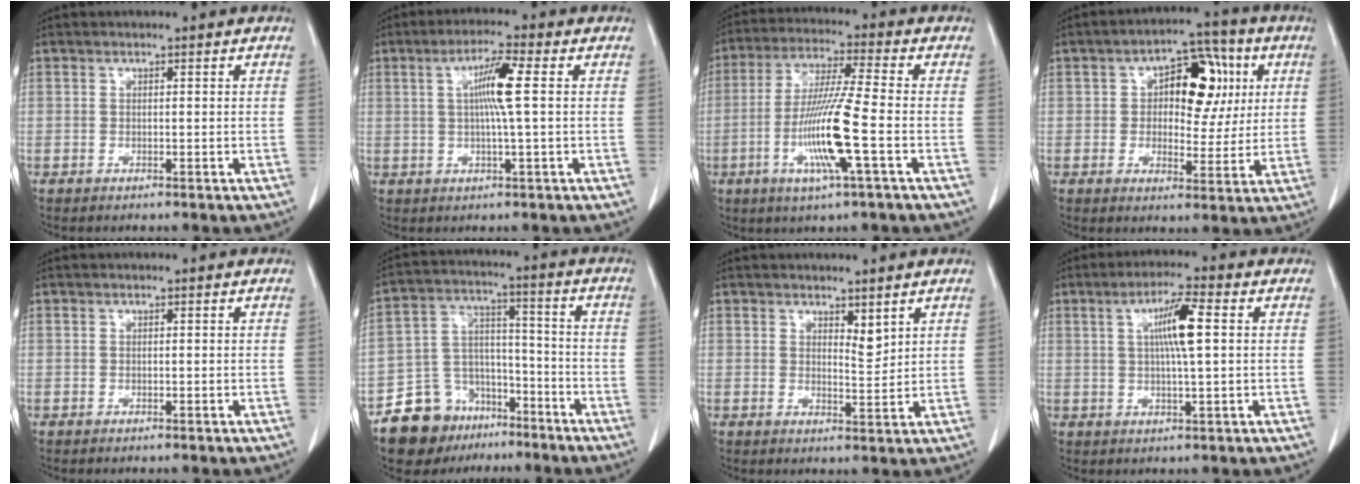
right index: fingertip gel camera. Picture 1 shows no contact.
{"total": 6.2, "force": [1.0, -0.4, 6.1], "torque": [-0.110, 0.003, 0.017]}
{"total": 11.8, "force": [-3.3, -0.5, 11.3], "torque": [-0.226, -0.013, -0.069]}
{"total": 11.0, "force": [2.5, 5.9, 8.9], "torque": [-0.118, 0.031, 0.038]}
{"total": 0.0}
{"total": 12.0, "force": [-8.5, 7.8, 3.1], "torque": [-0.060, 0.050, -0.141]}
{"total": 2.6, "force": [1.9, 0.8, 1.6], "torque": [-0.029, -0.013, 0.038]}
{"total": 6.9, "force": [1.5, 0.3, 6.8], "torque": [-0.120, 0.005, 0.025]}